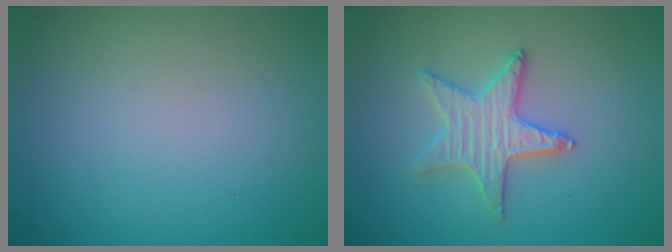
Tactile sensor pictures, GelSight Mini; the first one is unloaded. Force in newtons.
{"total": 3.1, "press": 3.1, "slide": 0.4}